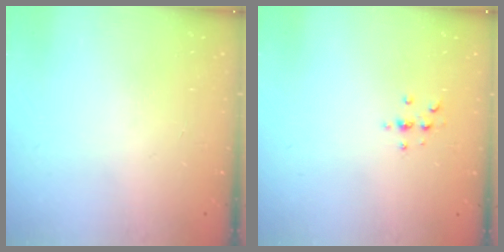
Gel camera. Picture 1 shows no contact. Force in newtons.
{"total": 2.2, "press": 2.1, "slide": 0.2}